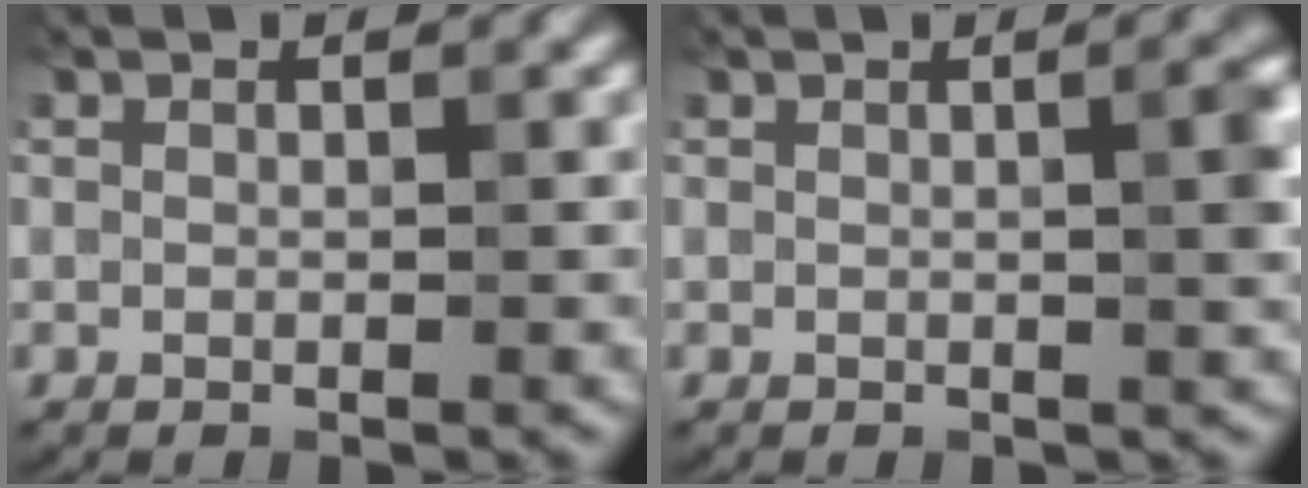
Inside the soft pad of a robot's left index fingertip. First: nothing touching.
{"total": 4.2, "force": [0.3, 1.4, 3.9], "torque": [-0.034, 0.014, 0.003]}